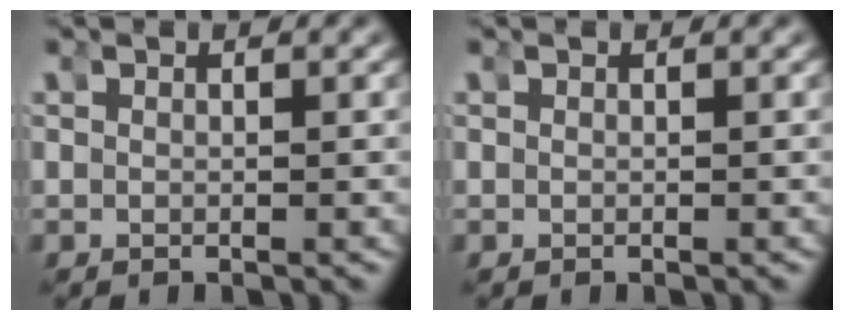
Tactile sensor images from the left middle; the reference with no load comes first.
{"total": 0.0}